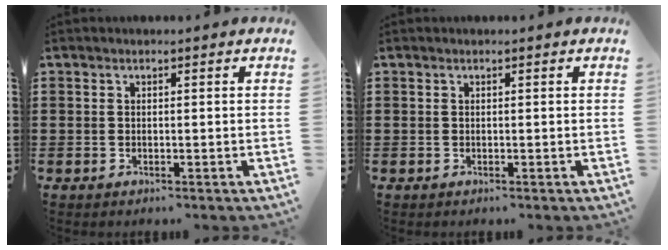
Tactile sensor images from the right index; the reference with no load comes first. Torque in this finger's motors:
{"motor_torque": [-0.94, 1.20, 0.00, 0.00]}